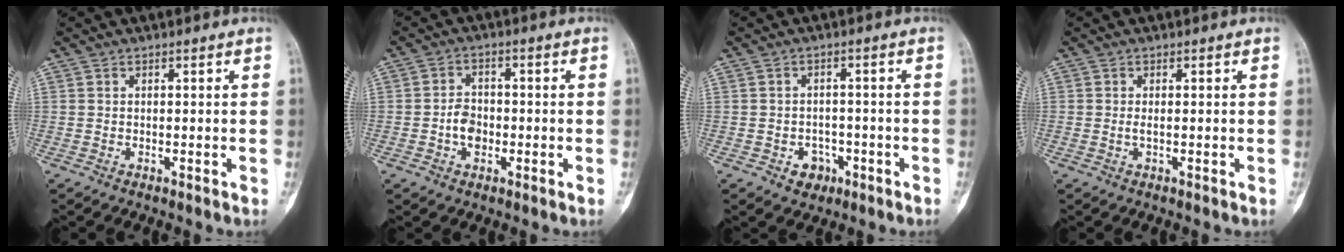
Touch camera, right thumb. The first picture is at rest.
{"total": 4.5, "force": [-1.1, 3.3, 2.8], "torque": [-0.030, 0.012, -0.024]}
{"total": 3.8, "force": [-1.8, 3.1, 1.4], "torque": [0.006, 0.015, -0.020]}
{"total": 0.9, "force": [-0.1, 0.2, 0.9], "torque": [-0.024, -0.003, 0.000]}